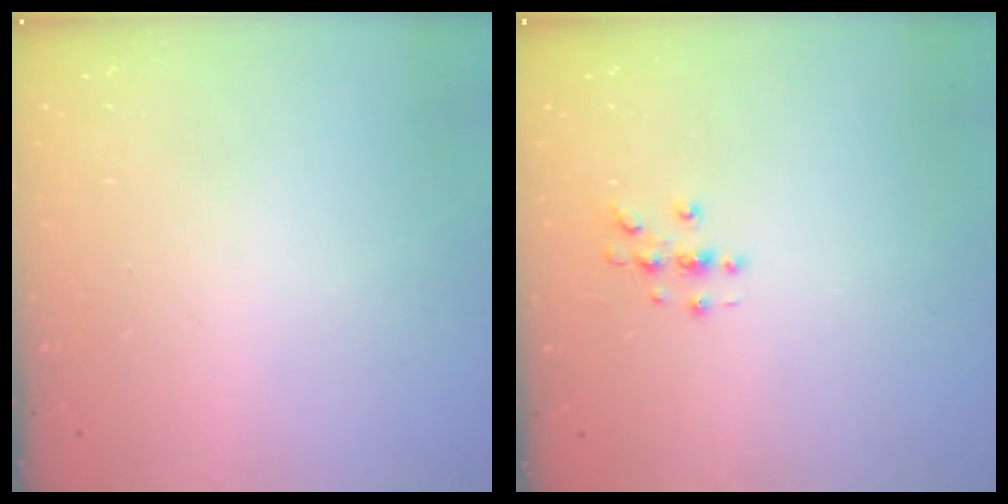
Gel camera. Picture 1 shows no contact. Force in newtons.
{"total": 2.9, "press": 2.9, "slide": 0.3}